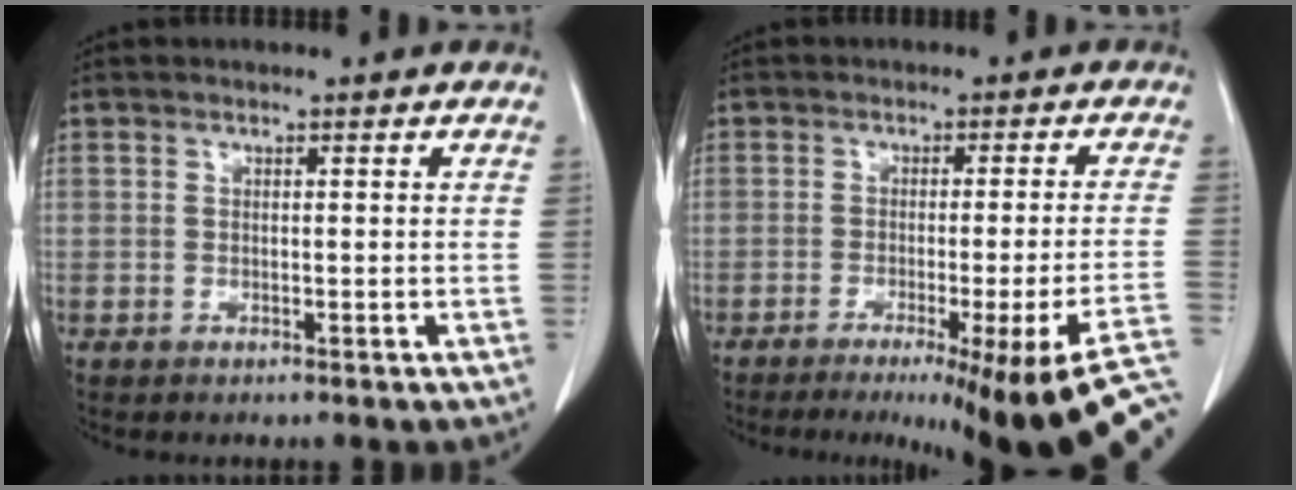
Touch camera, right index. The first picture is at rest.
{"total": 19.2, "force": [-13.4, -1.1, 13.7], "torque": [-0.084, -0.030, -0.173]}